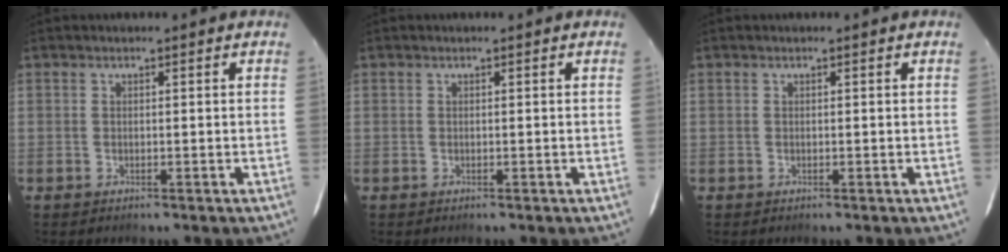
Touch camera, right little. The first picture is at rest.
{"total": 0.0}
{"total": 0.0}